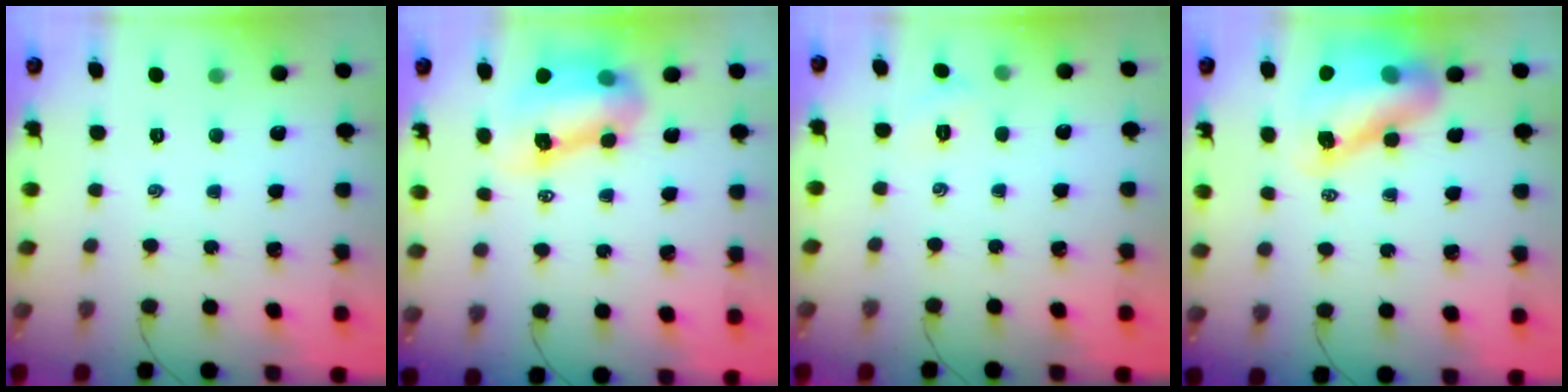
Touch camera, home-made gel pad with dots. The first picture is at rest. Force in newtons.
{"total": 10.5, "press": 10.1, "slide": 2.9}
{"total": 2.4, "press": 2.3, "slide": 0.7}
{"total": 12.8, "press": 12.4, "slide": 3.4}